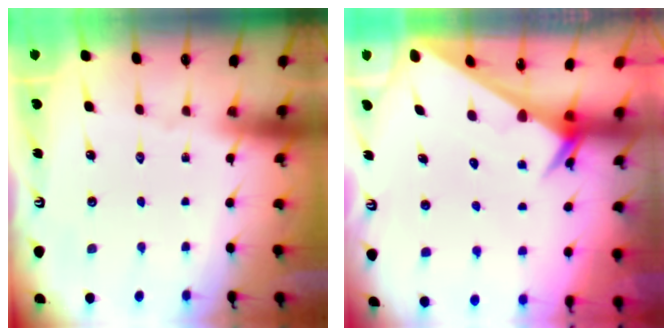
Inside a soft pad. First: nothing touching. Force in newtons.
{"total": 2.8, "press": 2.8, "slide": 0.0}